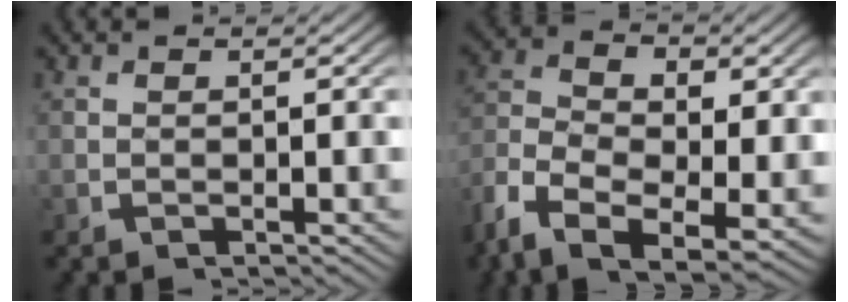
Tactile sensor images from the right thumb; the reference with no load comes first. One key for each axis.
{"total": 10.4, "fx": -2.7, "fy": 6.8, "fz": 7.5, "tx": -0.176, "ty": -0.049, "tz": -0.027}